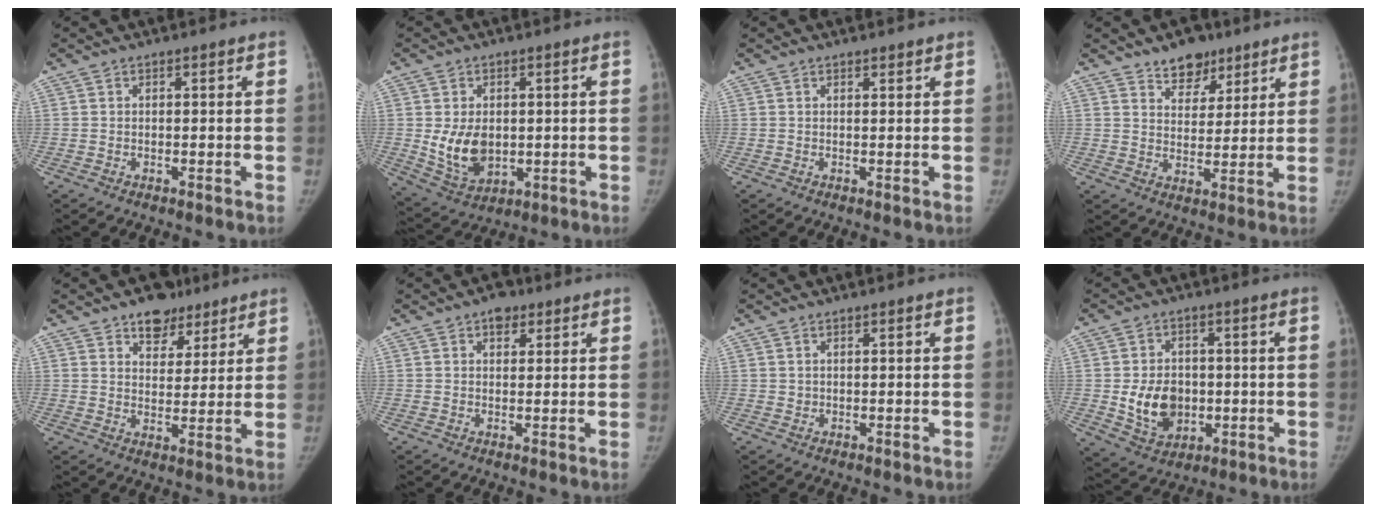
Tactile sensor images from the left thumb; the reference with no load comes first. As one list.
[{"total": 9.2, "force": [0.0, 6.5, 6.5], "torque": [-0.094, -0.014, 0.020]}, {"total": 0.7, "force": [0.7, 0.2, 0.1], "torque": [-0.003, -0.006, 0.012]}, {"total": 7.7, "force": [5.6, 4.5, 2.8], "torque": [-0.007, -0.035, 0.092]}, {"total": 8.5, "force": [5.7, 5.4, 3.2], "torque": [-0.007, -0.027, 0.087]}, {"total": 3.6, "force": [2.1, 2.3, 1.8], "torque": [-0.003, -0.006, 0.027]}, {"total": 0.6, "force": [0.4, 0.5, 0.0], "torque": [0.010, -0.002, 0.005]}, {"total": 10.1, "force": [-0.9, 7.9, 6.3], "torque": [-0.075, -0.004, -0.001]}]